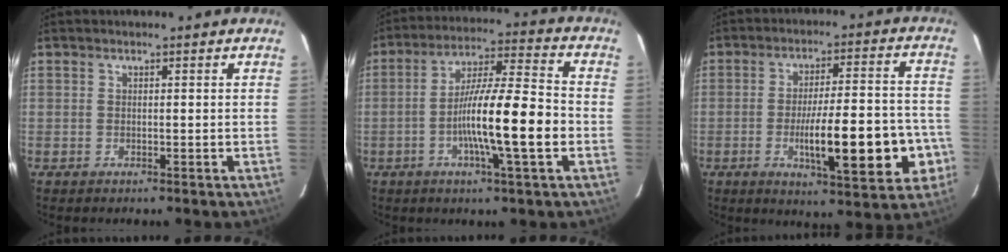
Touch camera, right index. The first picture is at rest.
{"total": 13.6, "force": [-3.4, 0.5, 13.2], "torque": [-0.227, 0.002, -0.063]}
{"total": 16.3, "force": [-4.7, 3.2, 15.3], "torque": [-0.207, 0.014, -0.060]}